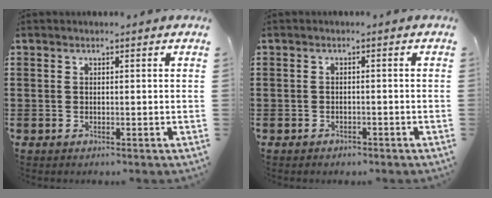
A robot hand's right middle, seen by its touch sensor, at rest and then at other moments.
{"total": 1.1, "force": [-1.0, 0.5, -0.1], "torque": [-0.003, 0.002, -0.023]}